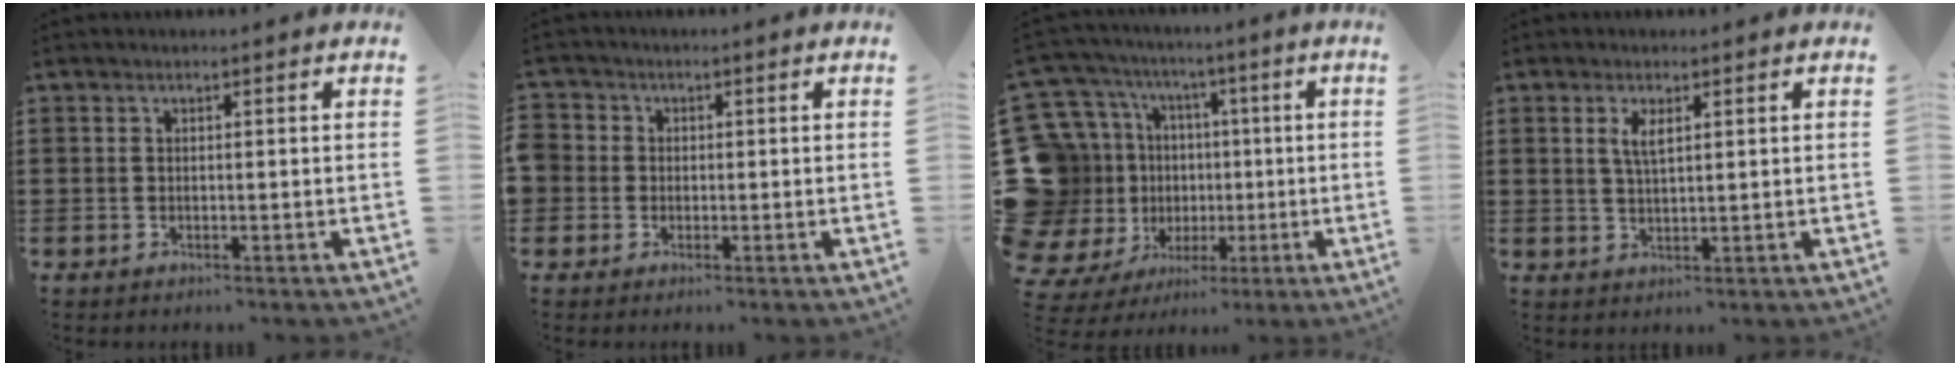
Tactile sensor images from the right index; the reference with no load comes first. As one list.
[{"total": 1.9, "force": [-0.5, 1.8, 0.0], "torque": [-0.012, 0.006, -0.014]}, {"total": 14.2, "force": [-0.7, 13.9, 2.9], "torque": [-0.127, -0.019, 0.037]}, {"total": 2.9, "force": [1.1, 1.0, 2.5], "torque": [-0.052, 0.005, 0.017]}]